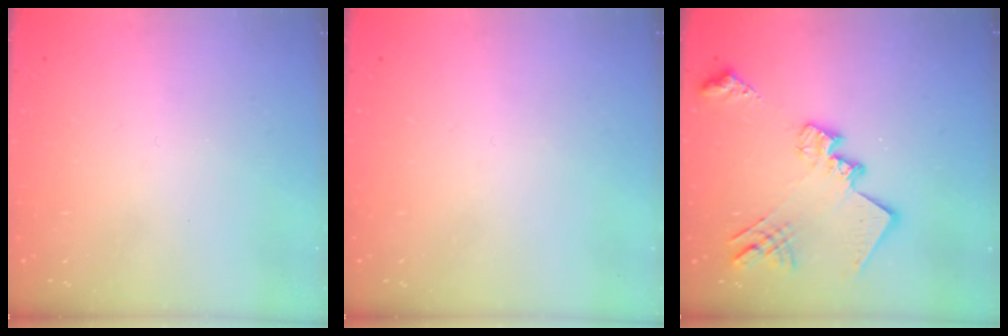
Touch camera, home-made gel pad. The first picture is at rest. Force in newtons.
{"total": 0.0}
{"total": 17.7, "press": 17.7, "slide": 0.8}